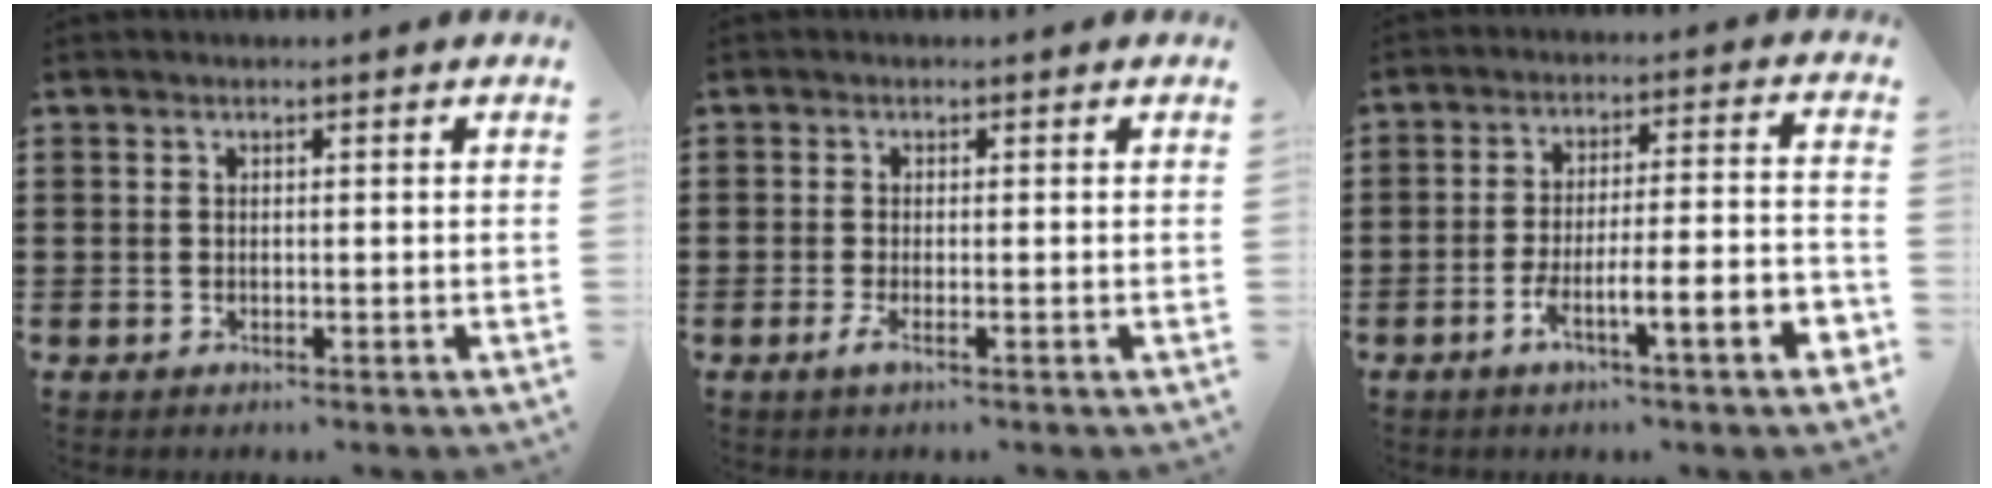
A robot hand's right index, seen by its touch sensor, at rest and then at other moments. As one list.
[{"total": 1.8, "force": [-0.7, 0.2, 1.6], "torque": [-0.043, -0.011, -0.017]}, {"total": 7.9, "force": [-4.4, 0.8, 6.5], "torque": [-0.113, -0.003, -0.083]}]